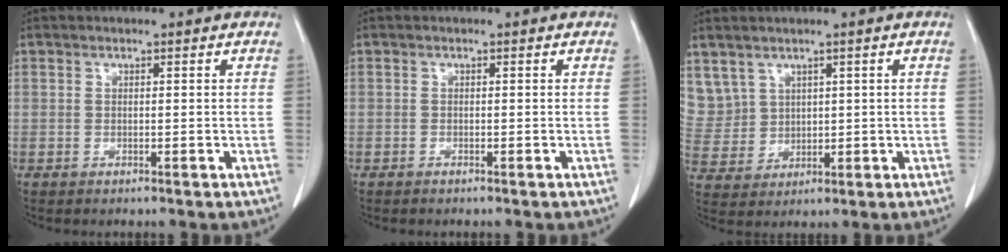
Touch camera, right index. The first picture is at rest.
{"total": 0.0}
{"total": 8.2, "force": [4.3, 6.9, 1.0], "torque": [-0.042, 0.025, 0.114]}